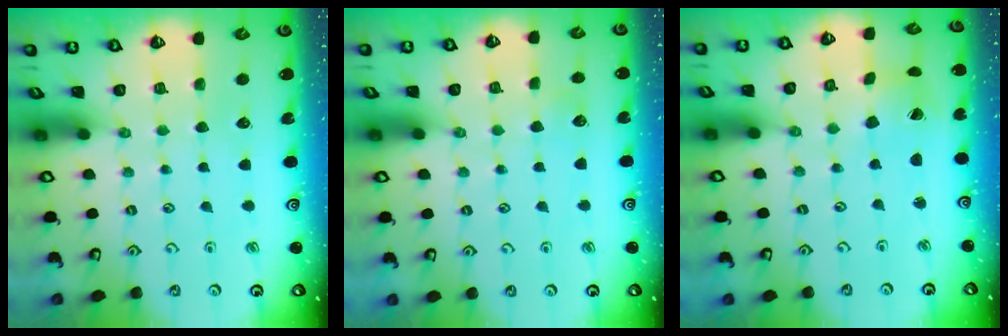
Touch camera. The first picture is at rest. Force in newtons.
{"total": 3.7, "press": 3.7, "slide": 0.4}
{"total": 2.9, "press": 2.9, "slide": 0.4}